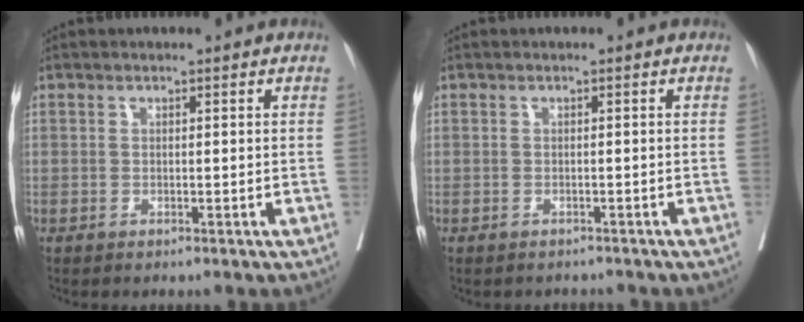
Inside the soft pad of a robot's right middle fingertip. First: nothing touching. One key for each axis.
{"total": 2.6, "fx": -2.4, "fy": 0.8, "fz": 0.6, "tx": -0.011, "ty": -0.001, "tz": -0.030}